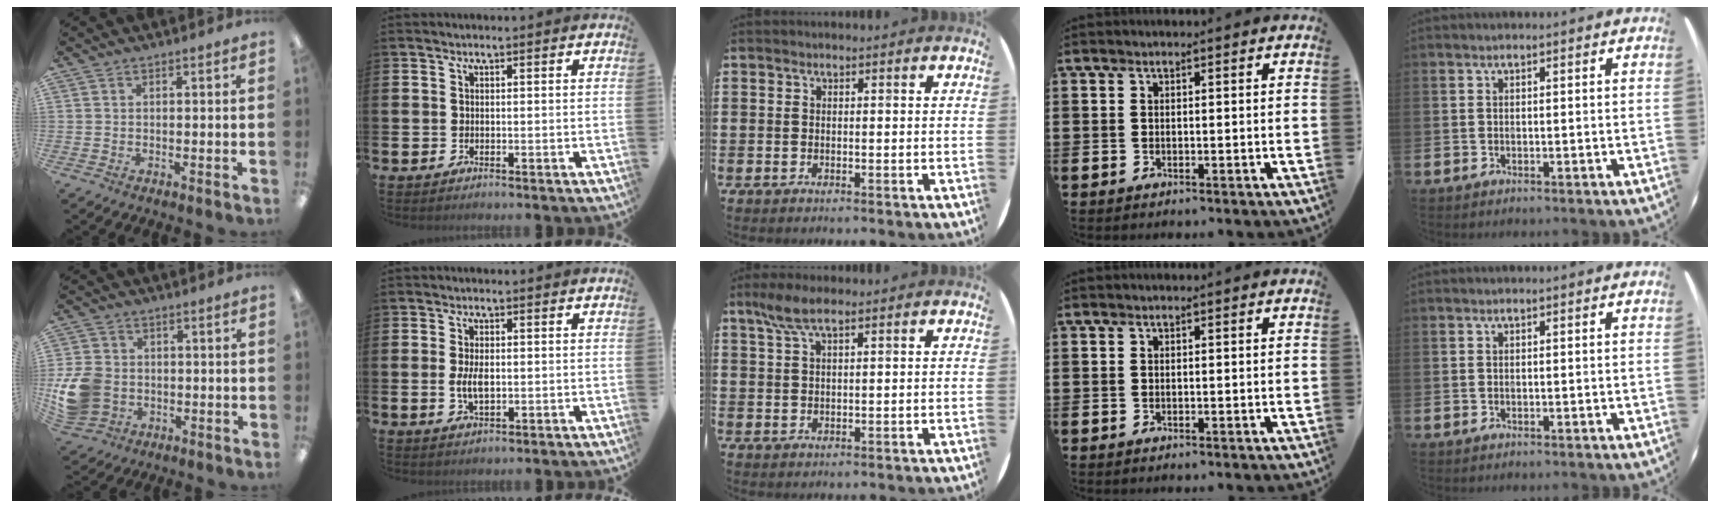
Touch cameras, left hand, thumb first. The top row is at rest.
{"thumb": {"total": 11.6, "force": [-2.0, 9.5, 6.4], "torque": [-0.144, 0.021, -0.032]}, "index": {"total": 3.3, "force": [0.0, 1.6, 2.9], "torque": [-0.046, 0.001, -0.003]}, "middle": {"total": 4.3, "force": [2.8, 1.1, 3.1], "torque": [-0.067, 0.006, 0.050]}}